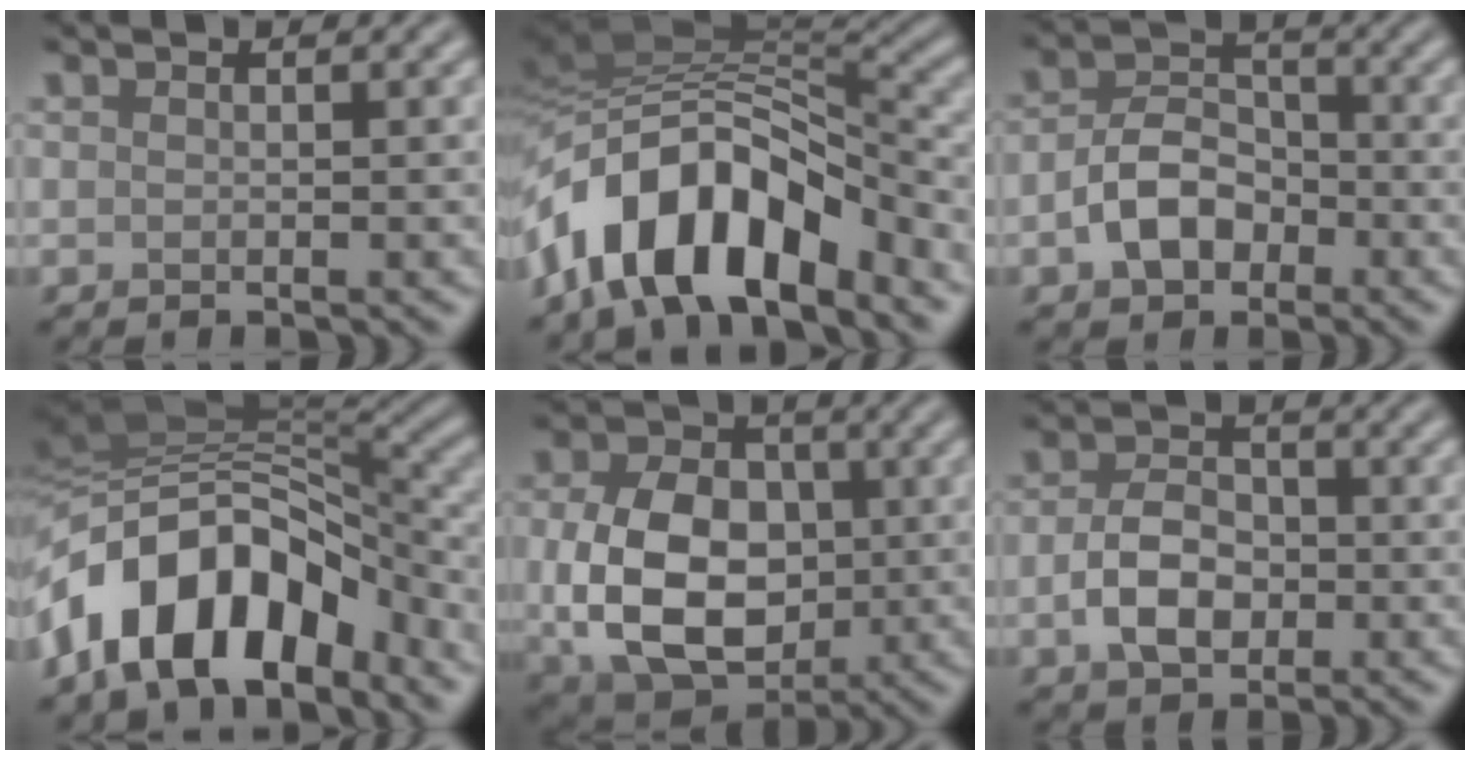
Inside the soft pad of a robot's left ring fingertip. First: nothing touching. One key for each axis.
{"total": 11.1, "fx": -5.9, "fy": 5.1, "fz": 7.9, "tx": -0.121, "ty": 0.016, "tz": -0.113}
{"total": 4.6, "fx": -1.7, "fy": 3.3, "fz": 2.8, "tx": -0.051, "ty": 0.006, "tz": -0.037}
{"total": 12.0, "fx": -5.7, "fy": 6.5, "fz": 8.4, "tx": -0.135, "ty": 0.017, "tz": -0.108}
{"total": 10.7, "fx": -0.5, "fy": 7.7, "fz": 7.4, "tx": -0.149, "ty": -0.012, "tz": -0.006}
{"total": 4.4, "fx": -0.9, "fy": 3.0, "fz": 3.0, "tx": -0.059, "ty": 0.001, "tz": -0.022}